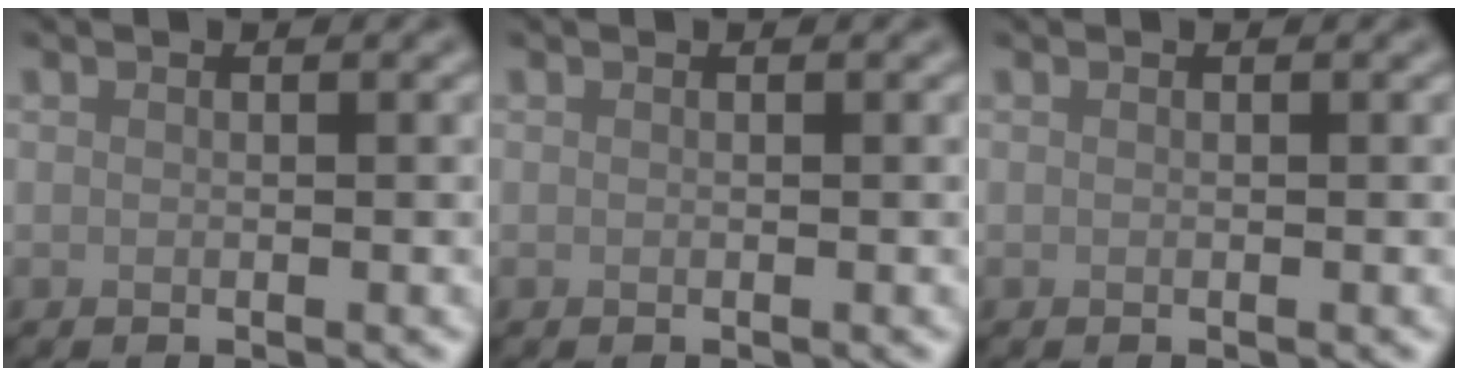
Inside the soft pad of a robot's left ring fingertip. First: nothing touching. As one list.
[{"total": 0.0}, {"total": 0.0}]